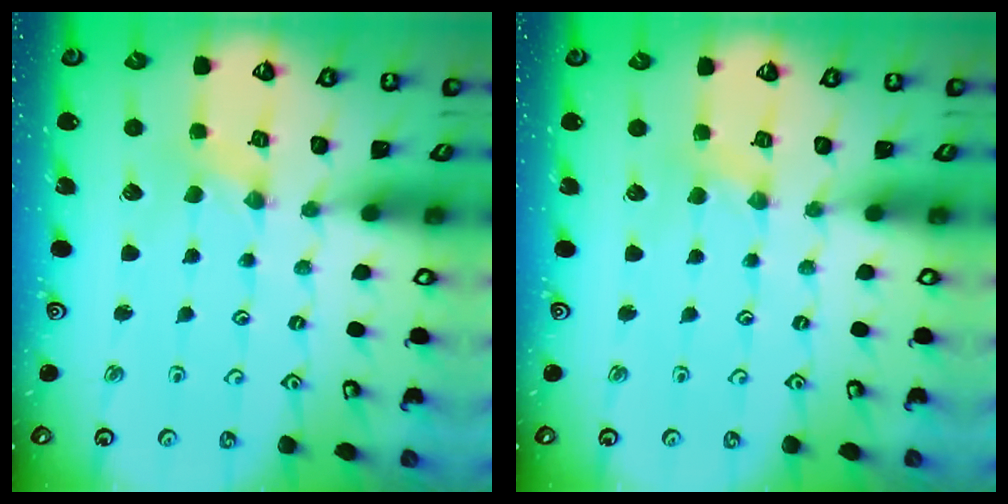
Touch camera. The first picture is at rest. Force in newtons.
{"total": 2.1, "press": 2.1, "slide": 0.3}